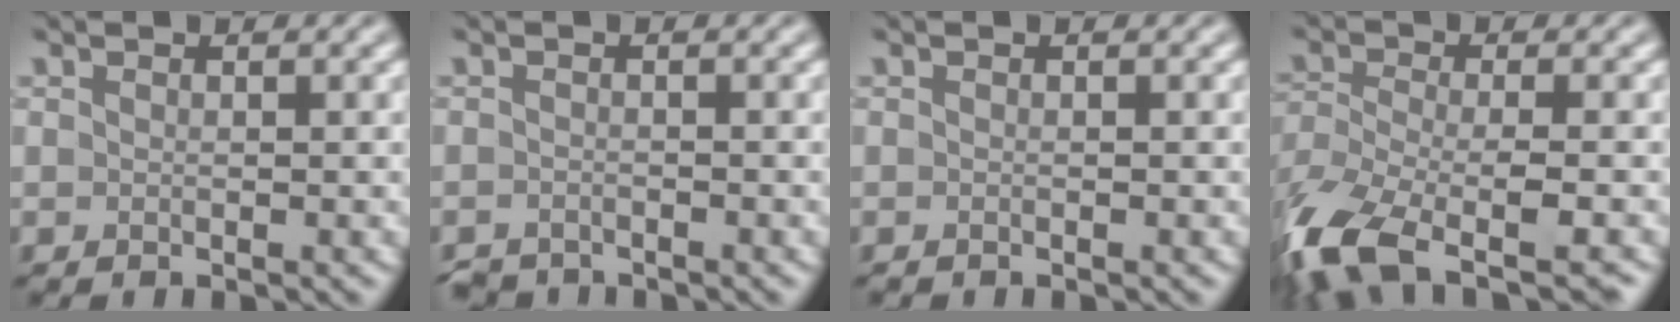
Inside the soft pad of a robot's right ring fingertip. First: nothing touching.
{"total": 1.8, "force": [-1.8, 0.4, 0.1], "torque": [0.000, -0.003, -0.037]}
{"total": 0.0}
{"total": 12.6, "force": [-8.7, 4.2, 8.1], "torque": [-0.181, -0.039, -0.147]}